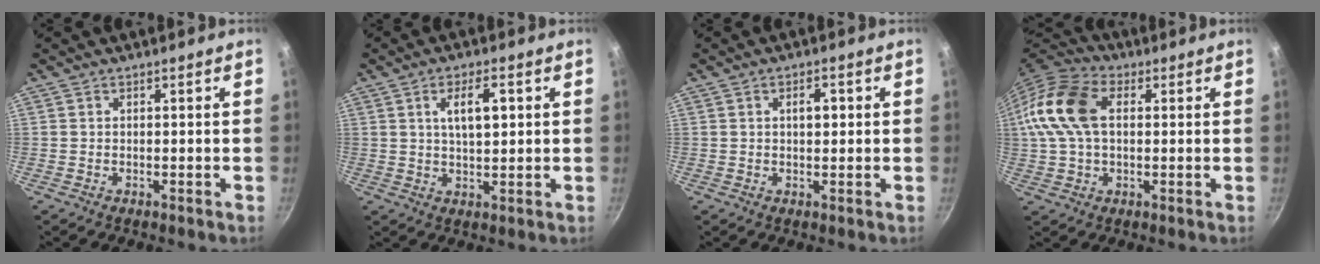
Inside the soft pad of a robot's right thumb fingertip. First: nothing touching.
{"total": 6.4, "force": [1.8, 2.6, 5.6], "torque": [-0.082, 0.000, 0.033]}
{"total": 3.0, "force": [0.6, 1.6, 2.5], "torque": [-0.024, 0.004, 0.008]}
{"total": 14.8, "force": [2.4, 9.4, 11.2], "torque": [-0.213, 0.026, 0.028]}